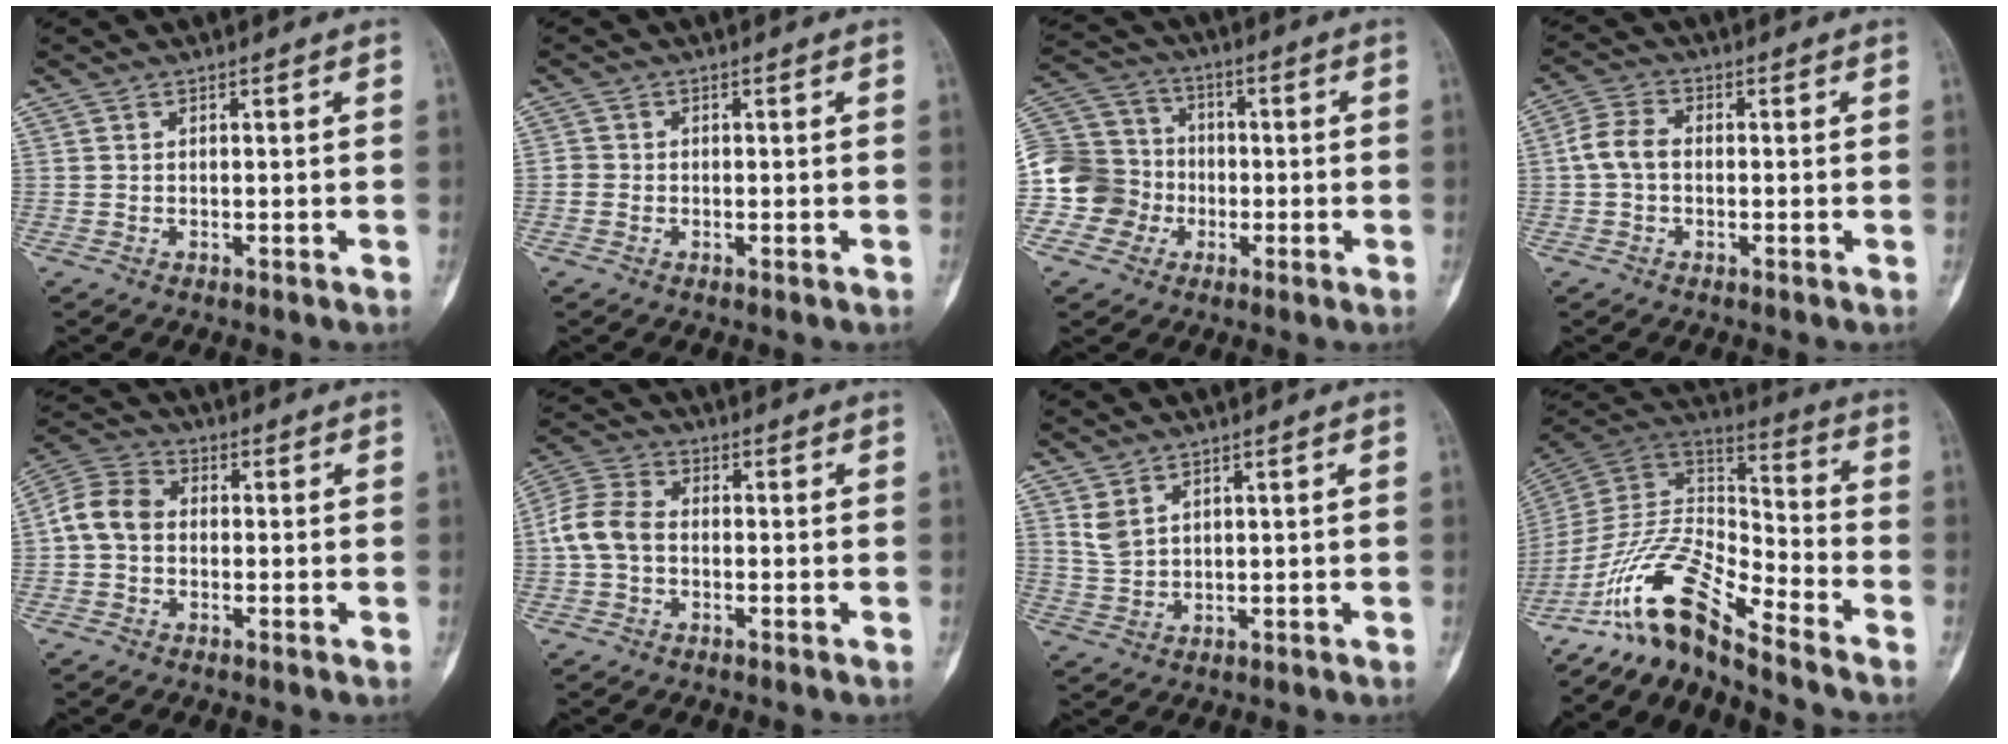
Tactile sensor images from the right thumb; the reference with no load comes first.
{"total": 1.5, "force": [-0.4, 1.4, 0.4], "torque": [-0.001, 0.005, -0.014]}
{"total": 14.8, "force": [-3.9, 13.6, 4.3], "torque": [-0.075, 0.059, -0.068]}
{"total": 5.2, "force": [-0.4, 3.6, 3.8], "torque": [-0.074, 0.015, -0.018]}
{"total": 7.5, "force": [-0.4, 5.9, 4.7], "torque": [-0.083, 0.025, -0.021]}
{"total": 7.5, "force": [-0.8, 5.4, 5.2], "torque": [-0.105, 0.023, -0.027]}
{"total": 3.5, "force": [2.1, 1.9, 2.1], "torque": [-0.042, -0.009, 0.054]}
{"total": 14.3, "force": [-11.6, 2.5, 8.0], "torque": [-0.157, 0.091, -0.227]}